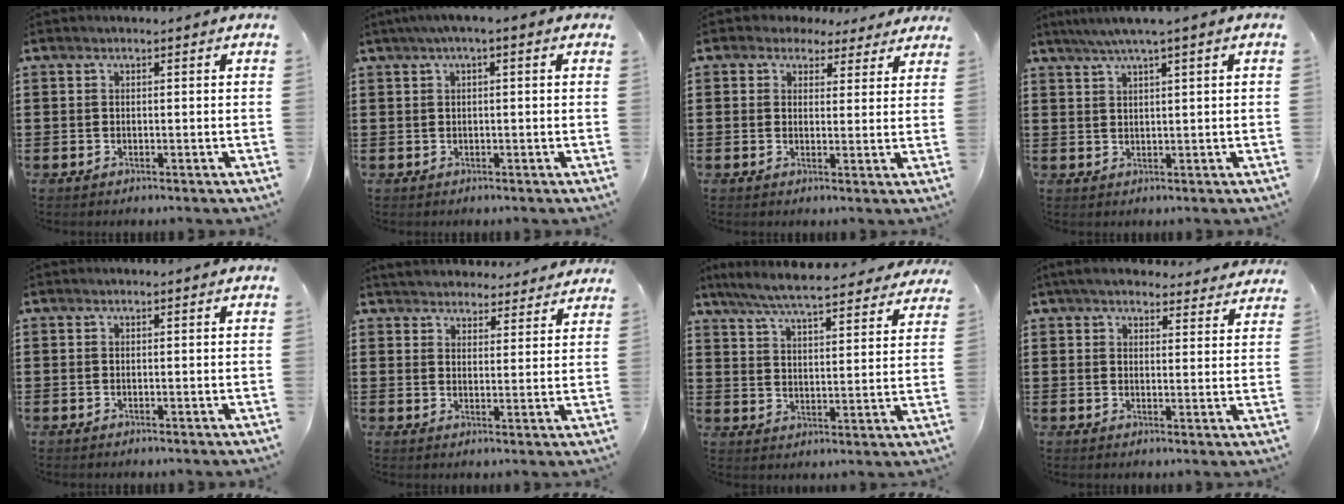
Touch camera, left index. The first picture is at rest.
{"total": 1.5, "force": [-0.3, 0.4, 1.4], "torque": [-0.024, 0.000, -0.008]}
{"total": 3.3, "force": [2.5, 2.0, 0.6], "torque": [-0.018, 0.000, 0.045]}
{"total": 2.9, "force": [1.7, -0.3, 2.3], "torque": [-0.045, 0.002, 0.029]}
{"total": 0.0}
{"total": 3.8, "force": [3.8, 0.5, -0.2], "torque": [-0.013, -0.018, 0.068]}
{"total": 7.1, "force": [6.6, 0.0, 2.6], "torque": [-0.079, -0.038, 0.116]}
{"total": 4.8, "force": [4.5, 0.9, 1.4], "torque": [-0.043, -0.011, 0.082]}